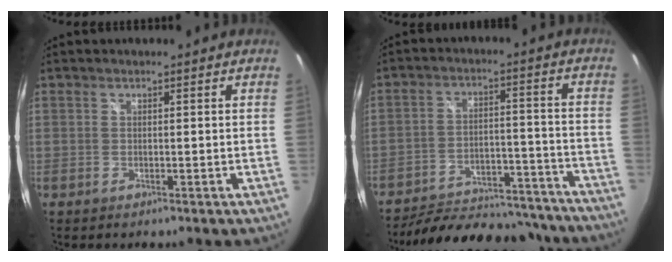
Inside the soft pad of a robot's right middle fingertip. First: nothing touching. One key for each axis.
{"total": 25.6, "fx": -22.5, "fy": 8.0, "fz": 9.1, "tx": -0.169, "ty": 0.018, "tz": -0.285}